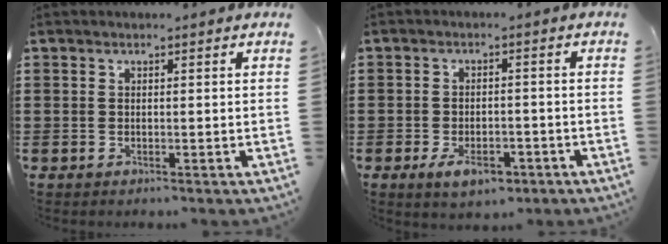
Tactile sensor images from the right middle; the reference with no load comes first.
{"total": 4.3, "force": [-2.8, 2.1, 2.5], "torque": [-0.053, 0.000, -0.054]}